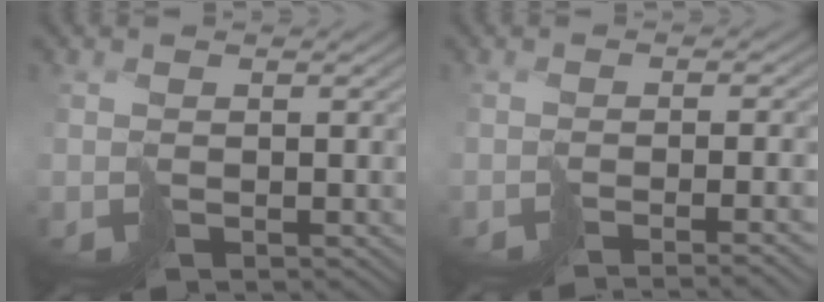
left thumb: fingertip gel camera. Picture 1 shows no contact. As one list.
[{"total": 4.7, "force": [-3.3, -0.1, 3.3], "torque": [-0.026, -0.006, -0.041]}]